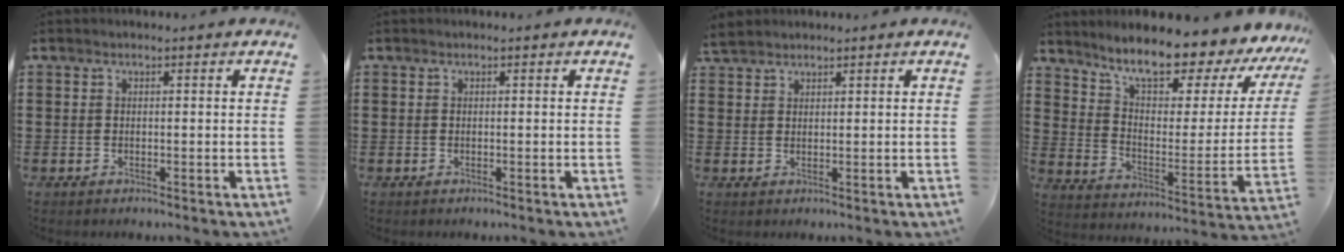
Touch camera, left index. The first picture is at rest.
{"total": 0.0}
{"total": 1.9, "force": [1.8, 0.4, 0.3], "torque": [-0.010, 0.002, 0.037]}
{"total": 9.4, "force": [8.0, 1.9, 4.6], "torque": [-0.101, -0.063, 0.130]}